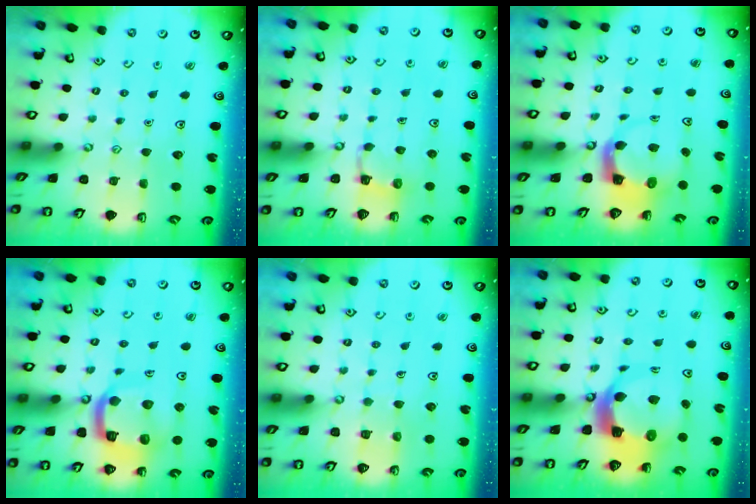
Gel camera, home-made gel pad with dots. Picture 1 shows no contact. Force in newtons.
{"total": 2.1, "press": 2.0, "slide": 0.5}
{"total": 4.0, "press": 3.9, "slide": 0.6}
{"total": 14.5, "press": 14.4, "slide": 1.5}
{"total": 4.8, "press": 4.8, "slide": 0.4}
{"total": 8.8, "press": 8.7, "slide": 1.1}